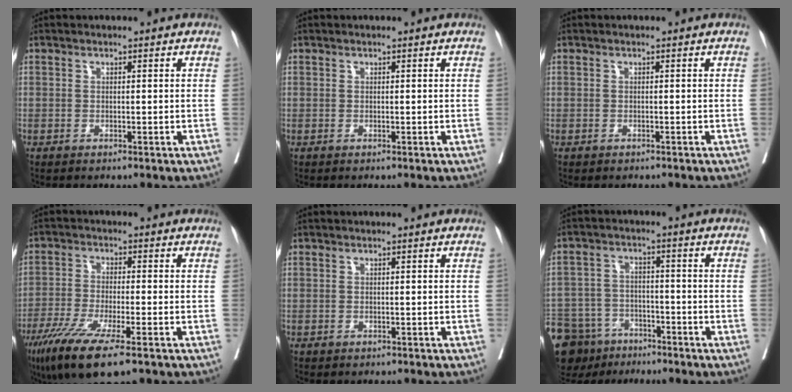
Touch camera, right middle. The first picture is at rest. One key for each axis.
{"total": 0.0}
{"total": 1.1, "fx": -1.0, "fy": 0.5, "fz": 0.3, "tx": -0.012, "ty": -0.001, "tz": -0.014}
{"total": 11.4, "fx": -7.2, "fy": 1.2, "fz": 8.8, "tx": -0.157, "ty": -0.031, "tz": -0.118}
{"total": 0.9, "fx": -0.7, "fy": 0.4, "fz": 0.3, "tx": -0.012, "ty": -0.001, "tz": -0.010}
{"total": 14.1, "fx": -10.3, "fy": 8.5, "fz": 4.5, "tx": -0.113, "ty": 0.004, "tz": -0.163}